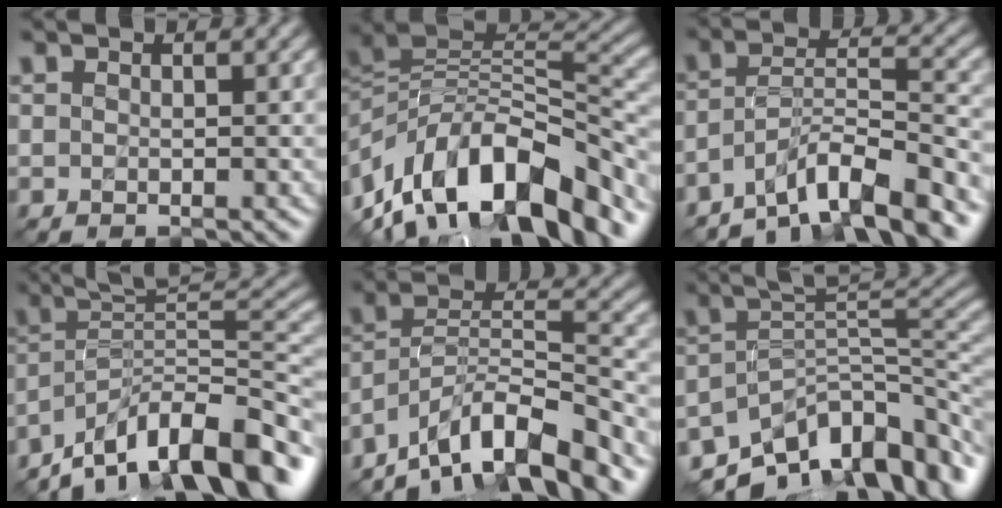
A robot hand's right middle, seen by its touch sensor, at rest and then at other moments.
{"total": 13.3, "force": [-6.3, 6.4, 9.8], "torque": [-0.169, 0.024, -0.112]}
{"total": 7.8, "force": [-6.0, 1.5, 4.8], "torque": [-0.074, 0.012, -0.107]}
{"total": 11.7, "force": [-8.7, 2.8, 7.4], "torque": [-0.104, 0.026, -0.151]}
{"total": 10.3, "force": [-8.0, 2.6, 5.8], "torque": [-0.082, 0.012, -0.153]}
{"total": 11.9, "force": [-7.8, 4.9, 7.5], "torque": [-0.123, 0.003, -0.124]}